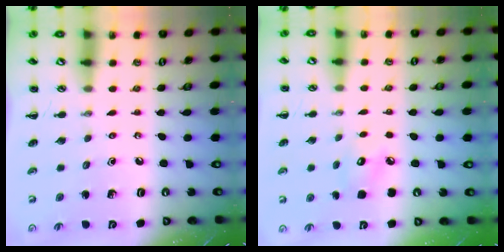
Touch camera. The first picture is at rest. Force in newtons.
{"total": 4.4, "press": 4.3, "slide": 0.8}